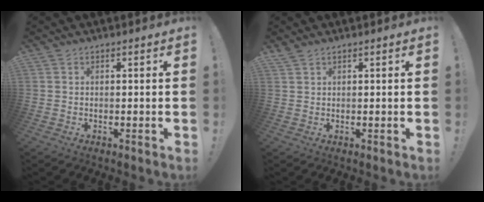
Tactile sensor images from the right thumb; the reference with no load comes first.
{"total": 1.5, "force": [1.2, 0.5, 0.7], "torque": [-0.018, -0.002, 0.024]}